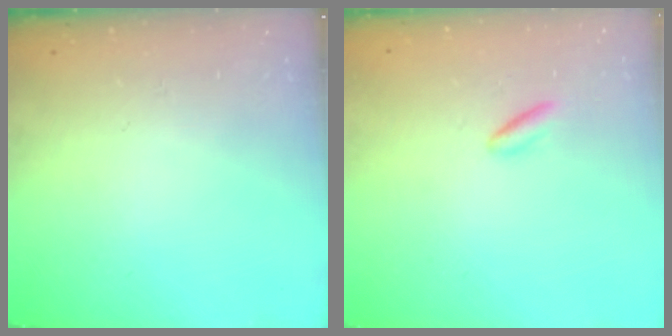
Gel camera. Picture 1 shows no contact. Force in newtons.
{"total": 1.7, "press": 1.6, "slide": 0.7}